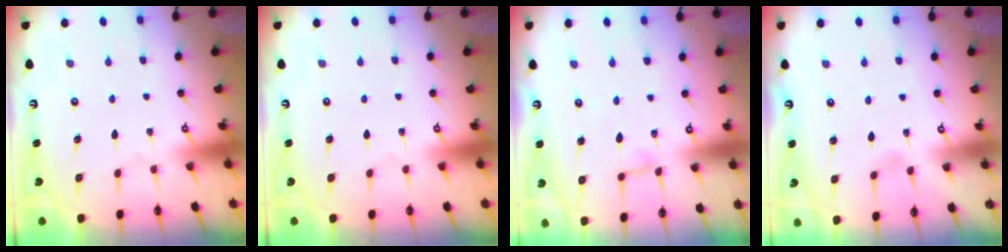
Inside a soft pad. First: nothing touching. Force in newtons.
{"total": 0.0}
{"total": 3.6, "press": 3.6, "slide": 0.3}
{"total": 2.4, "press": 2.4, "slide": 0.3}